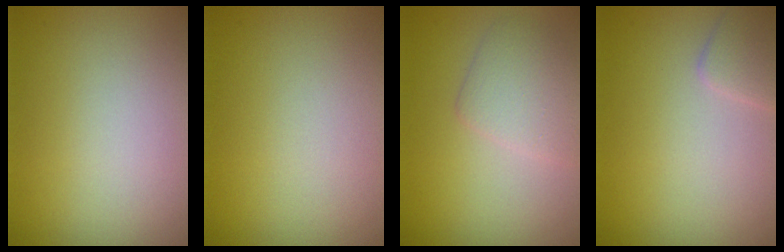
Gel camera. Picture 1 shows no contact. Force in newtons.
{"total": 0.0}
{"total": 2.9, "press": 2.9, "slide": 0.2}
{"total": 2.0, "press": 2.0, "slide": 0.0}